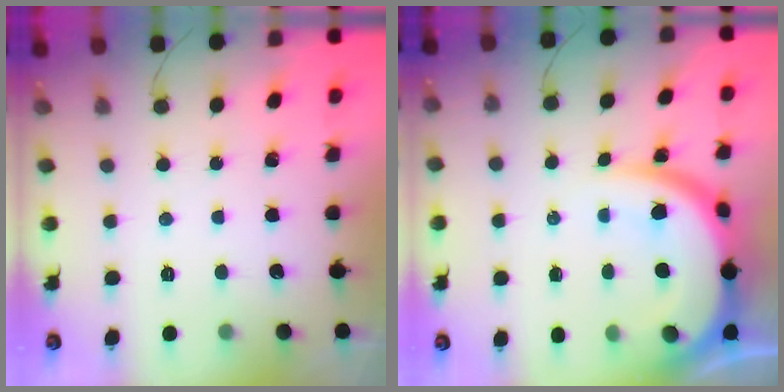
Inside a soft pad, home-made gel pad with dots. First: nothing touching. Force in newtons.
{"total": 13.6, "press": 13.6, "slide": 1.1}